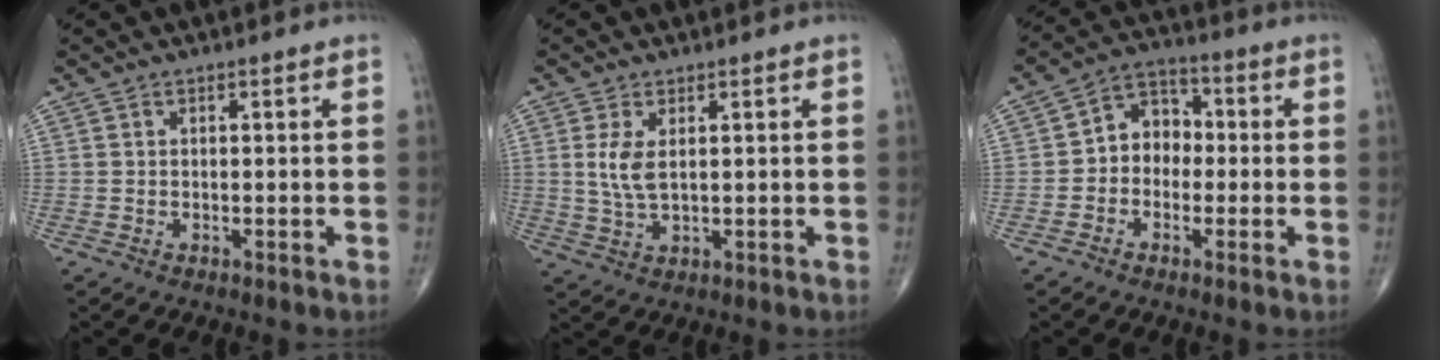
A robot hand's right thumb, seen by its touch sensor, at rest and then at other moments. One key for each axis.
{"total": 4.7, "fx": 1.1, "fy": 2.1, "fz": 4.1, "tx": -0.091, "ty": -0.008, "tz": 0.027}
{"total": 7.4, "fx": -0.9, "fy": 6.0, "fz": 4.3, "tx": -0.033, "ty": 0.033, "tz": -0.034}